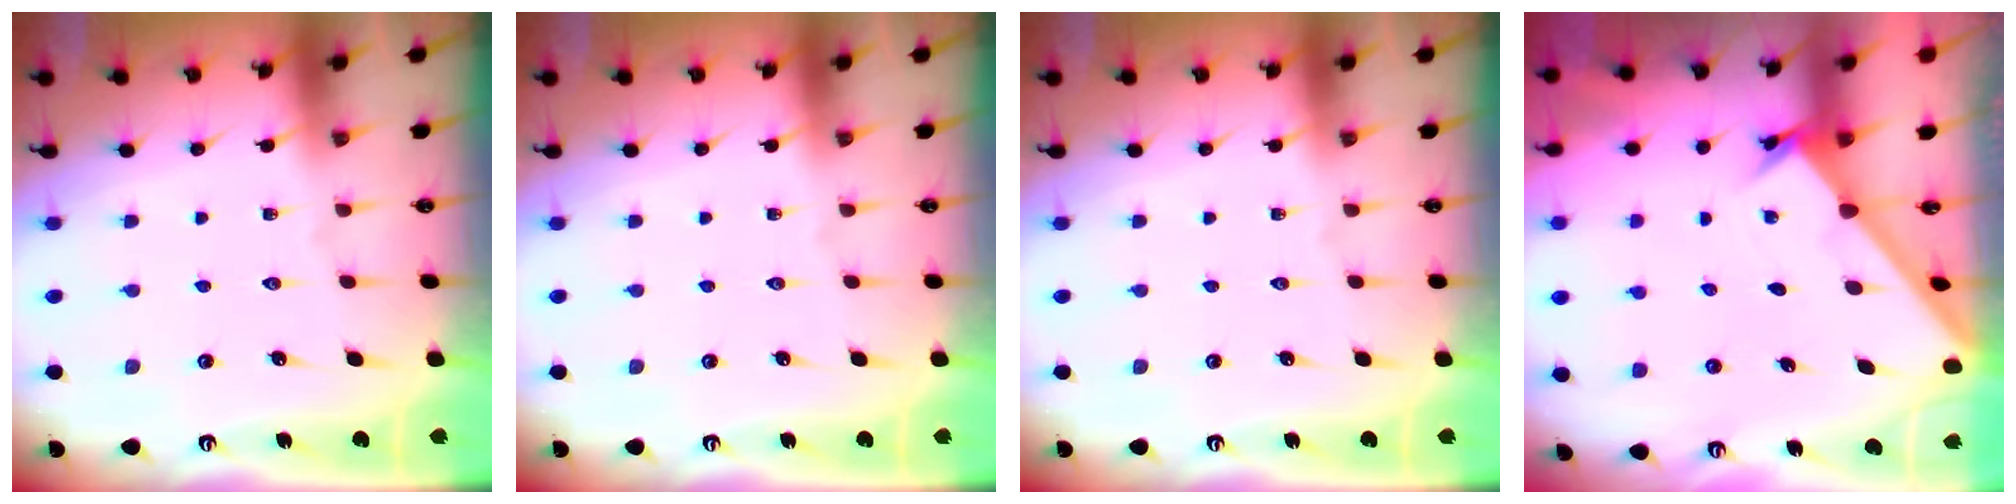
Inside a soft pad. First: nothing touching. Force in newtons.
{"total": 0.0}
{"total": 0.0}
{"total": 1.5, "press": 1.4, "slide": 0.1}